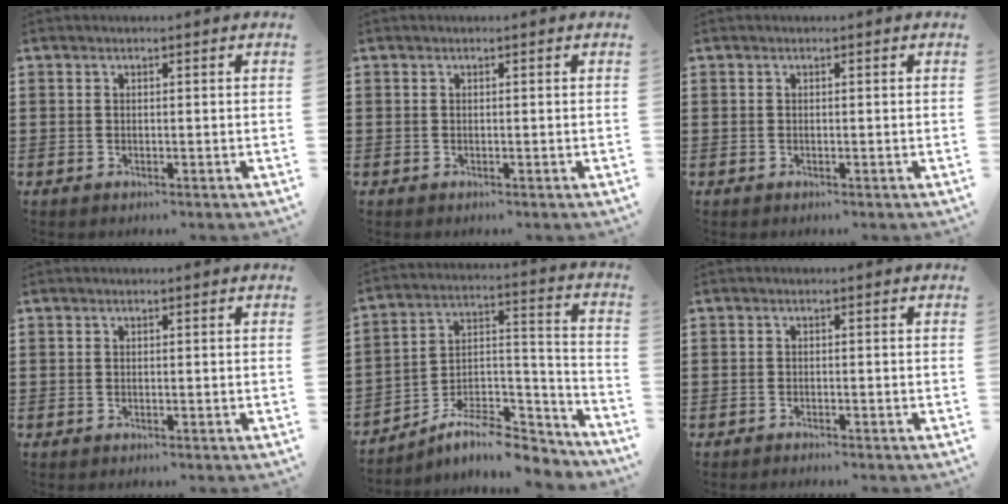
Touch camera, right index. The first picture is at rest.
{"total": 0.0}
{"total": 0.0}
{"total": 0.0}
{"total": 9.0, "force": [-7.6, 2.7, 3.9], "torque": [-0.057, 0.019, -0.144]}
{"total": 0.7, "force": [-0.7, 0.1, 0.1], "torque": [-0.004, -0.001, -0.014]}